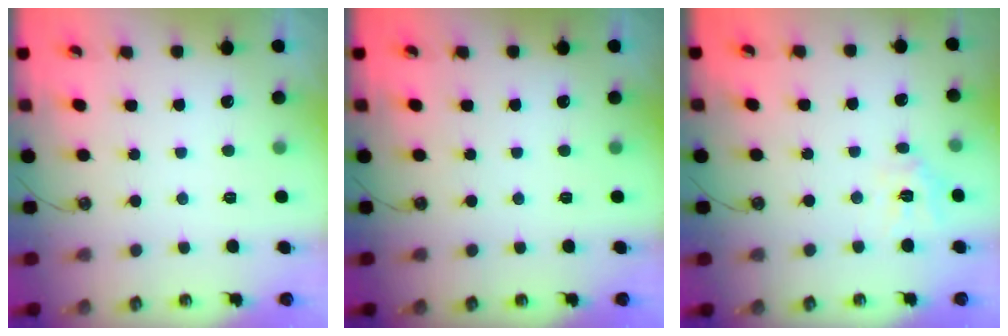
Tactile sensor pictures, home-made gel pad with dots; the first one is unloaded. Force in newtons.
{"total": 0.0}
{"total": 9.9, "press": 9.9, "slide": 0.7}